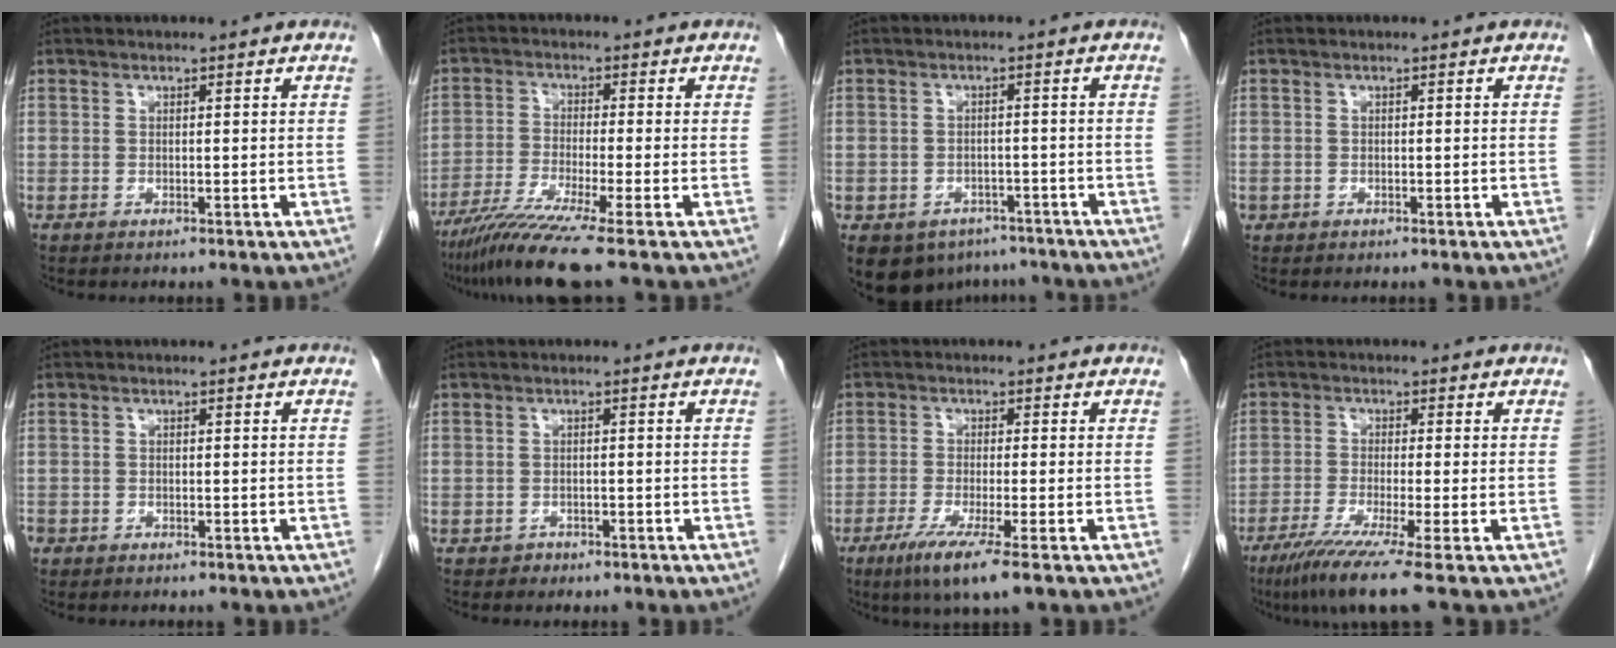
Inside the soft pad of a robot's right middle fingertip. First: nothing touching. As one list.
[{"total": 8.2, "force": [-6.3, -1.7, 5.0], "torque": [-0.091, -0.035, -0.115]}, {"total": 9.4, "force": [-6.4, 6.5, 2.5], "torque": [-0.049, 0.001, -0.081]}, {"total": 0.6, "force": [-0.2, 0.5, 0.1], "torque": [-0.002, 0.003, -0.002]}, {"total": 2.0, "force": [-1.3, 1.4, 0.6], "torque": [-0.016, 0.000, -0.024]}, {"total": 1.3, "force": [-0.9, 0.9, 0.0], "torque": [-0.003, 0.004, -0.014]}, {"total": 7.1, "force": [-4.1, -0.2, 5.7], "torque": [-0.106, -0.024, -0.072]}, {"total": 7.9, "force": [-5.3, -1.3, 5.7], "torque": [-0.094, -0.025, -0.093]}]